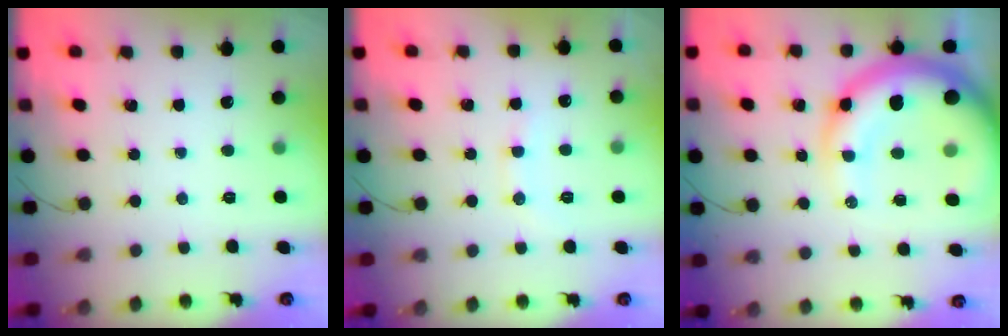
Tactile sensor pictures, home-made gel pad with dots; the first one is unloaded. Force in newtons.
{"total": 8.6, "press": 8.5, "slide": 0.9}
{"total": 19.3, "press": 18.6, "slide": 5.0}